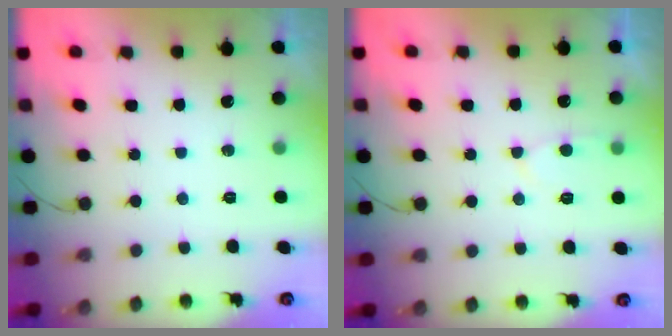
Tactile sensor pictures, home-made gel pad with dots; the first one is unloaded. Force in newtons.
{"total": 5.4, "press": 5.3, "slide": 0.6}